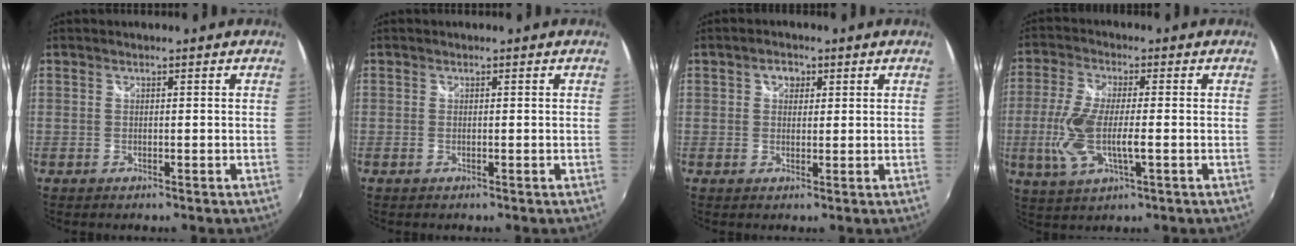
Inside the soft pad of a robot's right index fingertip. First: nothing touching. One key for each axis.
{"total": 0.0}
{"total": 2.6, "fx": 0.9, "fy": 2.2, "fz": 1.2, "tx": -0.012, "ty": 0.009, "tz": 0.014}
{"total": 10.6, "fx": -1.9, "fy": 3.4, "fz": 9.8, "tx": -0.211, "ty": -0.010, "tz": -0.036}